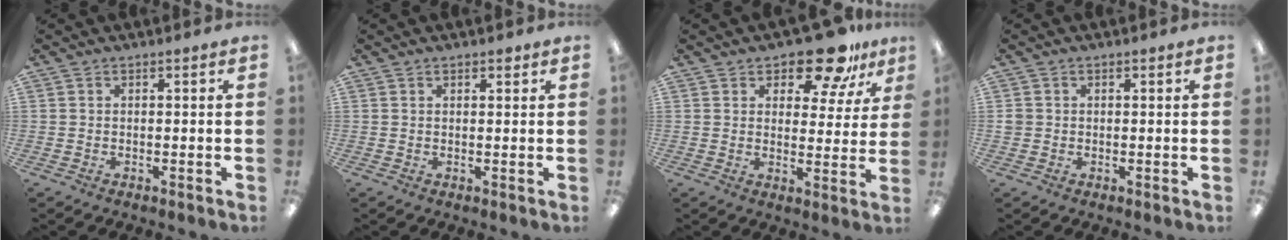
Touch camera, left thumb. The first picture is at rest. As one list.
[{"total": 1.3, "force": [1.0, 0.6, 0.7], "torque": [-0.007, -0.003, 0.016]}, {"total": 12.3, "force": [9.4, 5.2, 6.0], "torque": [-0.075, -0.061, 0.163]}, {"total": 1.3, "force": [0.1, 1.3, 0.3], "torque": [-0.006, 0.004, -0.001]}]